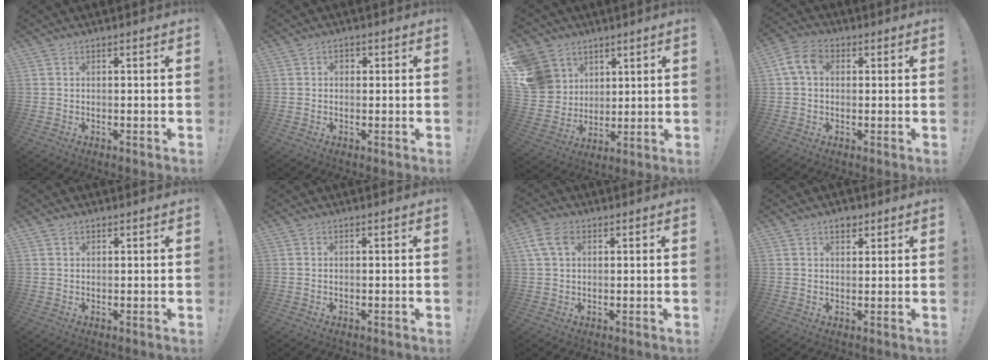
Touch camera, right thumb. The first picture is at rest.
{"total": 1.5, "force": [-0.2, 1.2, 0.8], "torque": [-0.006, 0.001, -0.006]}
{"total": 13.2, "force": [4.6, 11.7, 3.8], "torque": [-0.066, -0.023, 0.106]}
{"total": 7.7, "force": [1.7, 5.5, 5.1], "torque": [-0.096, 0.012, 0.037]}
{"total": 1.0, "force": [0.7, 0.6, 0.2], "torque": [0.003, -0.003, 0.012]}
{"total": 0.0}
{"total": 6.8, "force": [2.6, 4.3, 4.6], "torque": [-0.095, 0.000, 0.050]}
{"total": 3.1, "force": [1.9, 2.0, 1.3], "torque": [-0.011, -0.006, 0.031]}